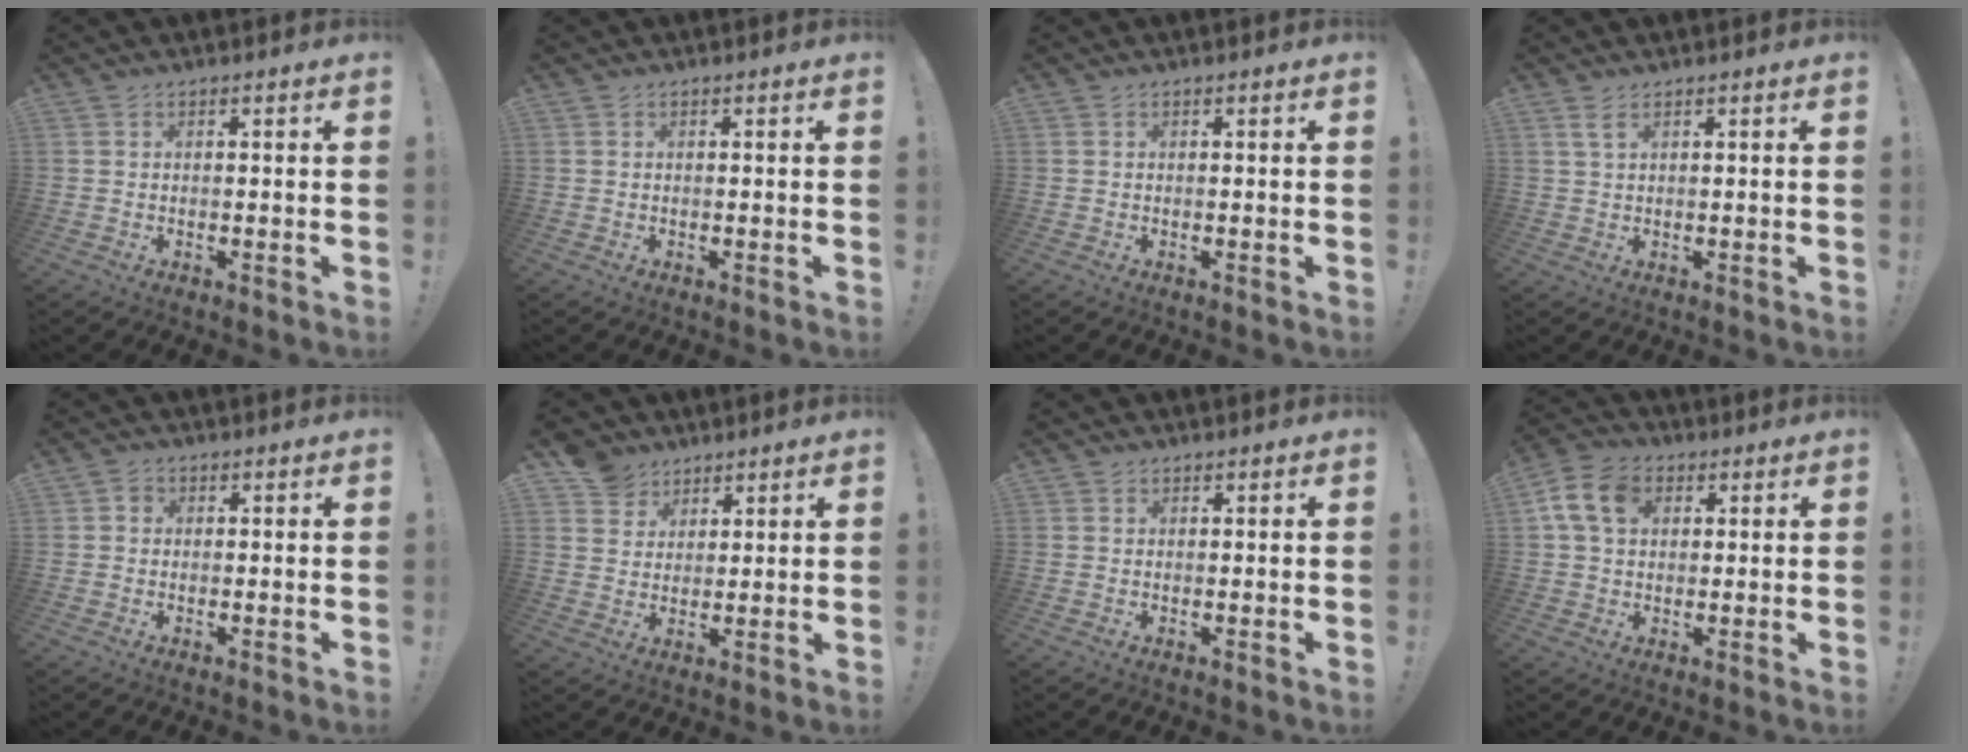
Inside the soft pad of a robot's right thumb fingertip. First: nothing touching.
{"total": 0.0}
{"total": 0.0}
{"total": 2.8, "force": [1.4, 0.9, 2.2], "torque": [-0.037, -0.002, 0.026]}
{"total": 1.6, "force": [-0.1, 1.4, 0.7], "torque": [-0.014, 0.006, -0.002]}
{"total": 6.9, "force": [4.7, 5.0, 0.5], "torque": [-0.014, -0.032, 0.095]}
{"total": 0.6, "force": [0.4, 0.4, -0.2], "torque": [0.003, 0.000, 0.009]}
{"total": 10.5, "force": [3.1, 7.3, 6.9], "torque": [-0.130, 0.013, 0.064]}